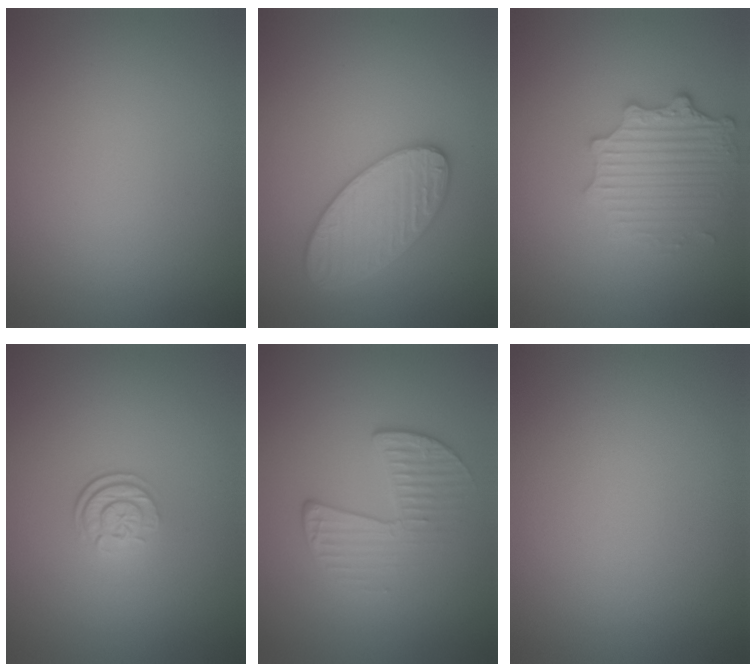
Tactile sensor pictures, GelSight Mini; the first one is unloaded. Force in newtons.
{"total": 3.9, "press": 3.8, "slide": 0.8}
{"total": 3.6, "press": 3.3, "slide": 1.5}
{"total": 2.3, "press": 1.7, "slide": 1.7}
{"total": 2.4, "press": 1.7, "slide": 1.8}
{"total": 0.0}